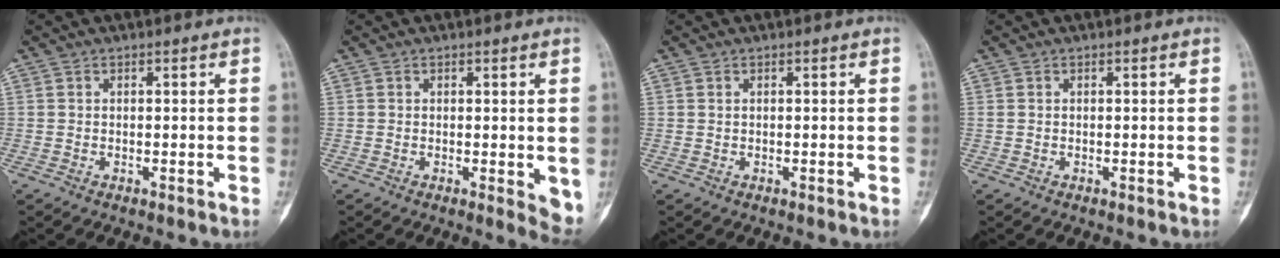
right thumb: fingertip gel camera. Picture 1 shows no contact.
{"total": 2.3, "force": [0.2, 1.0, 2.1], "torque": [-0.024, -0.007, 0.001]}
{"total": 0.0}
{"total": 0.0}